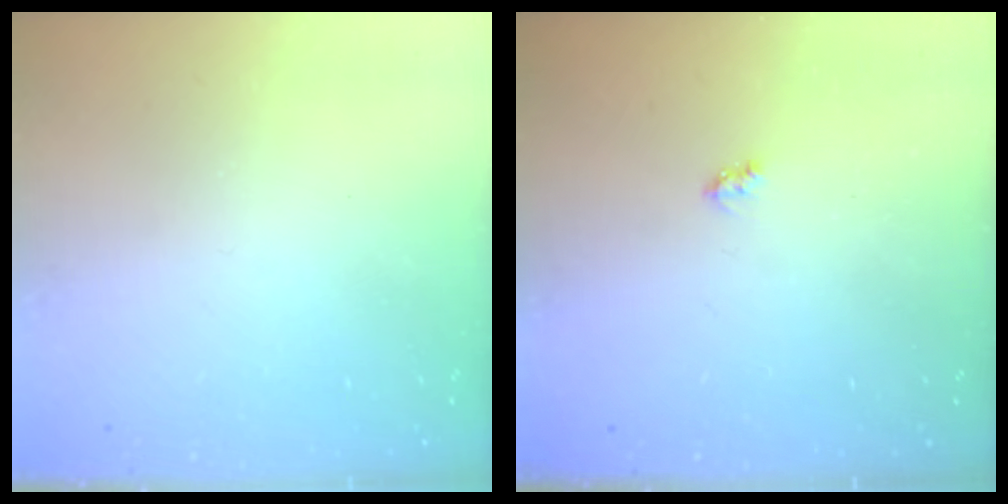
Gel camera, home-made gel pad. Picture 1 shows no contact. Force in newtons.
{"total": 2.7, "press": 2.7, "slide": 0.4}